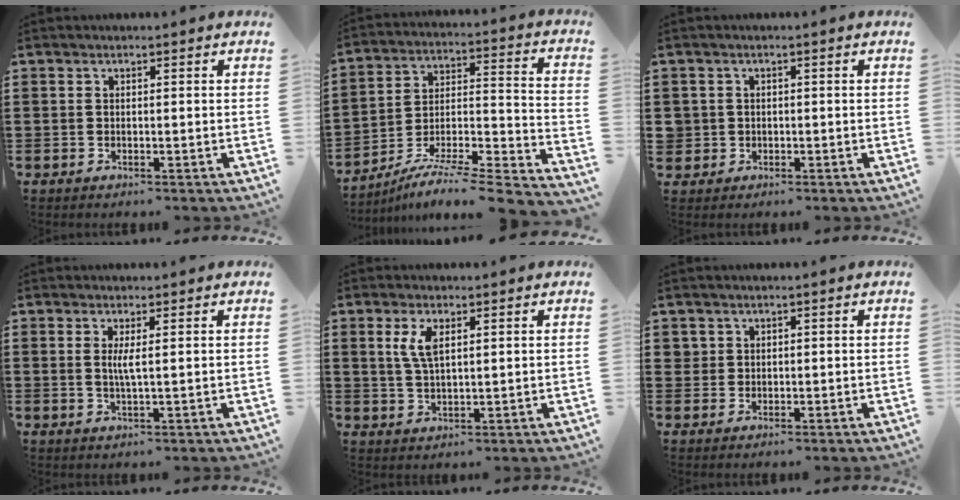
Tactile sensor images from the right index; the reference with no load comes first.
{"total": 6.5, "force": [-5.4, 0.0, 3.7], "torque": [-0.063, -0.011, -0.111]}
{"total": 1.6, "force": [-0.2, 1.6, 0.1], "torque": [-0.008, 0.006, -0.008]}
{"total": 2.2, "force": [0.3, -0.1, 2.2], "torque": [-0.044, -0.007, 0.003]}
{"total": 4.3, "force": [1.7, 1.6, 3.6], "torque": [-0.078, 0.007, 0.028]}
{"total": 1.6, "force": [0.8, 1.4, 0.1], "torque": [-0.008, 0.006, 0.016]}